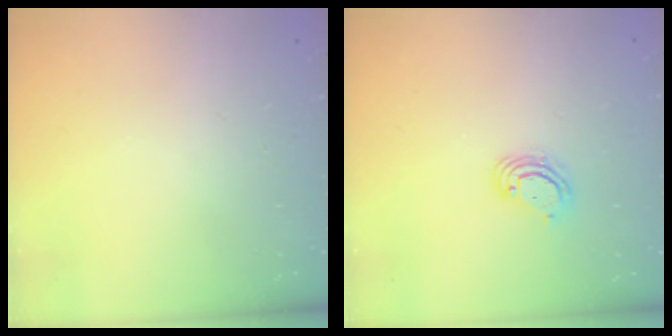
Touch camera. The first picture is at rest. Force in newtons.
{"total": 4.1, "press": 4.1, "slide": 0.3}